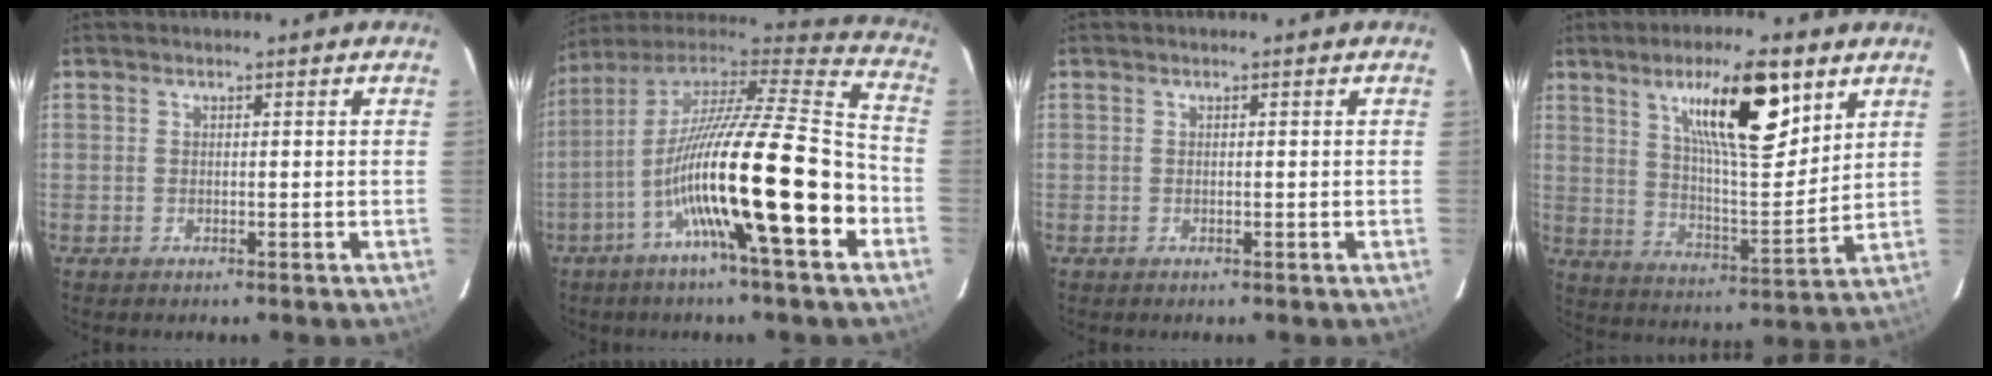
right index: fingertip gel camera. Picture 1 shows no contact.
{"total": 23.5, "force": [-7.7, 1.1, 22.1], "torque": [-0.373, -0.012, -0.138]}
{"total": 0.0}
{"total": 15.1, "force": [8.0, 3.0, 12.5], "torque": [-0.207, -0.001, 0.138]}